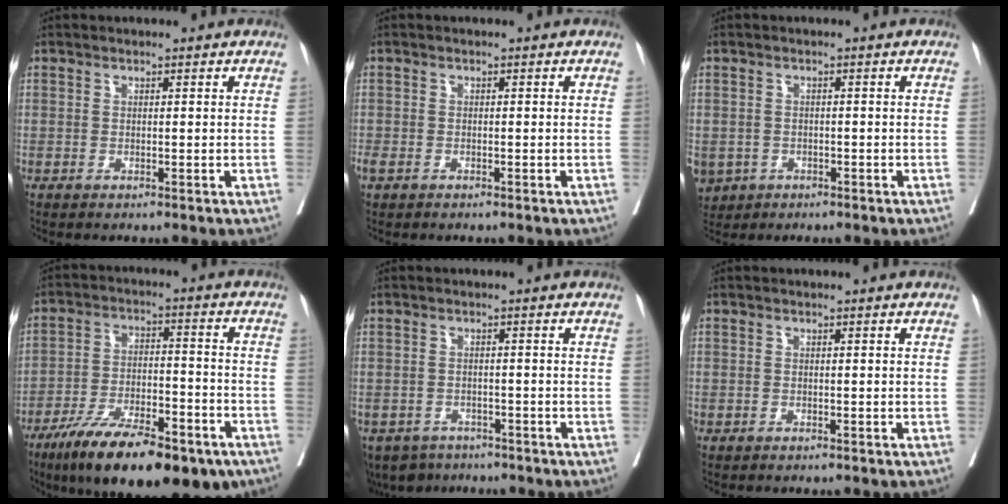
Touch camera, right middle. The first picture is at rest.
{"total": 1.6, "force": [-0.9, 0.6, 1.1], "torque": [-0.039, 0.002, -0.014]}
{"total": 6.7, "force": [-3.3, 5.5, 2.1], "torque": [-0.062, -0.003, -0.048]}
{"total": 19.2, "force": [-13.1, 5.5, 12.9], "torque": [-0.184, -0.010, -0.213]}
{"total": 5.6, "force": [-4.3, 3.4, 1.1], "torque": [-0.013, 0.000, -0.066]}
{"total": 0.0}